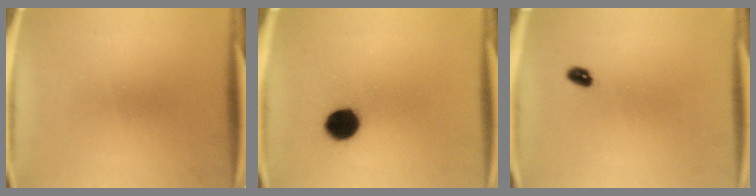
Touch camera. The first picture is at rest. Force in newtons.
{"total": 7.9}
{"total": 1.9}